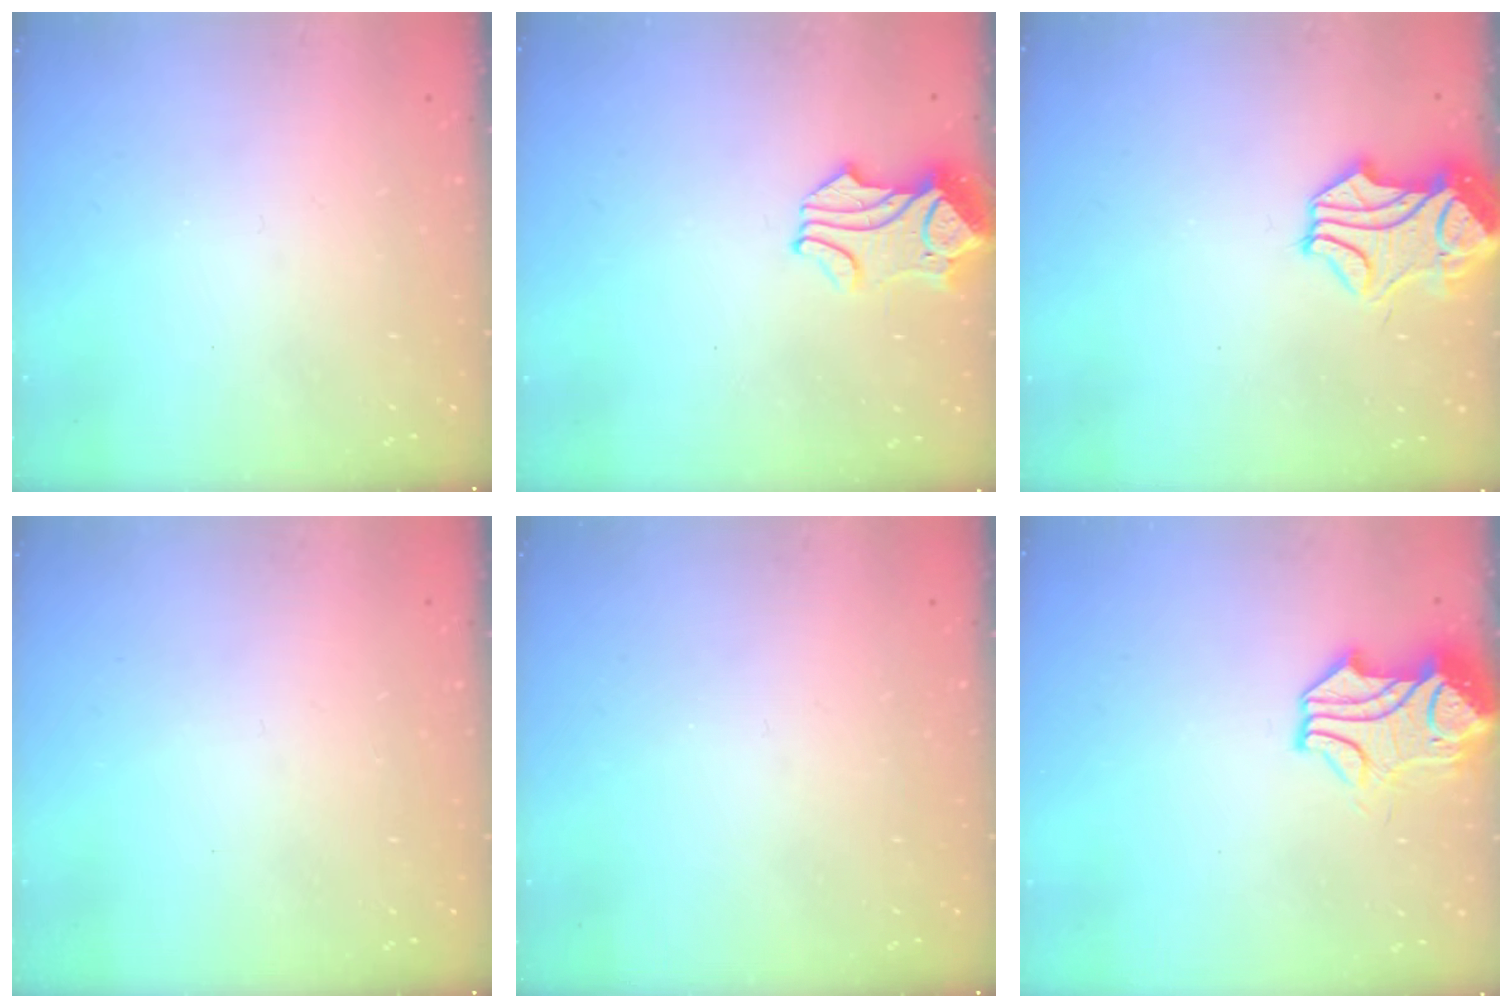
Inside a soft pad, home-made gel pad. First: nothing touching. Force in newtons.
{"total": 3.0, "press": 2.8, "slide": 0.9}
{"total": 1.8, "press": 0.9, "slide": 1.5}
{"total": 0.0}
{"total": 0.0}
{"total": 6.3, "press": 6.2, "slide": 0.9}